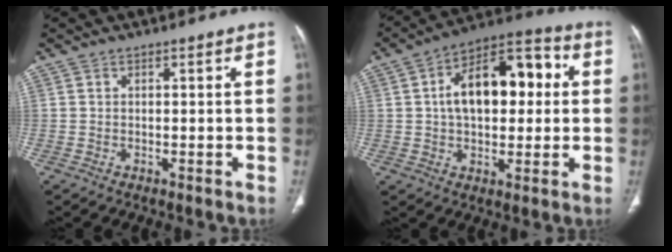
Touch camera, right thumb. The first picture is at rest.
{"total": 17.4, "force": [2.4, 10.0, 14.1], "torque": [-0.188, 0.035, 0.032]}